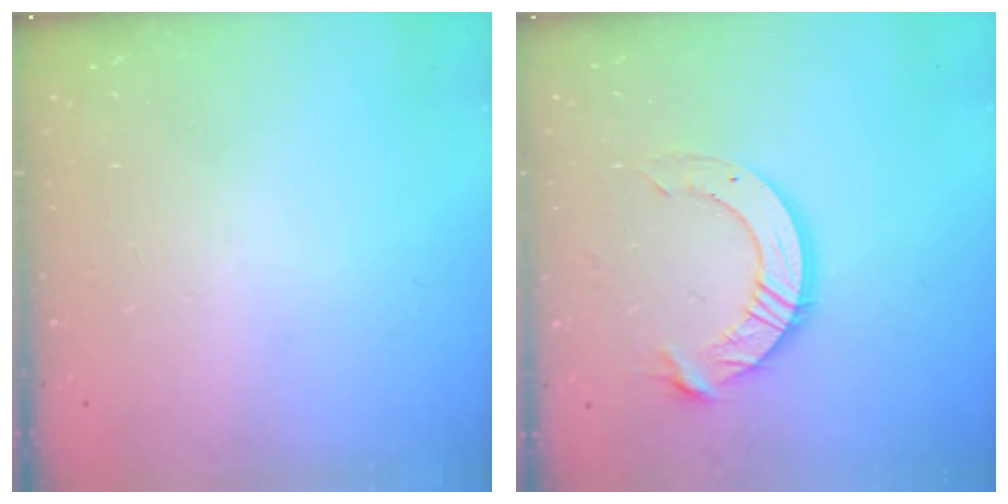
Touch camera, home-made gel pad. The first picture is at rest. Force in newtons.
{"total": 10.1, "press": 10.1, "slide": 0.9}